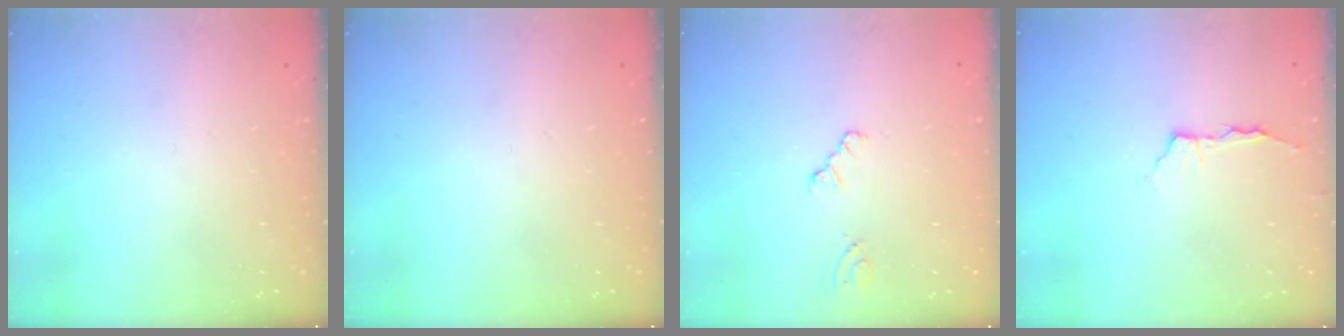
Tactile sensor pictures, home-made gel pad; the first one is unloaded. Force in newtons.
{"total": 0.0}
{"total": 1.3, "press": 1.2, "slide": 0.2}
{"total": 3.5, "press": 3.5, "slide": 0.5}